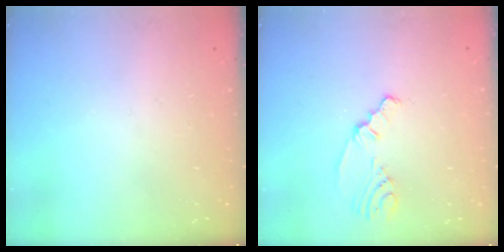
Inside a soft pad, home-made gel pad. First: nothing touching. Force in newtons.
{"total": 2.1, "press": 1.6, "slide": 1.3}